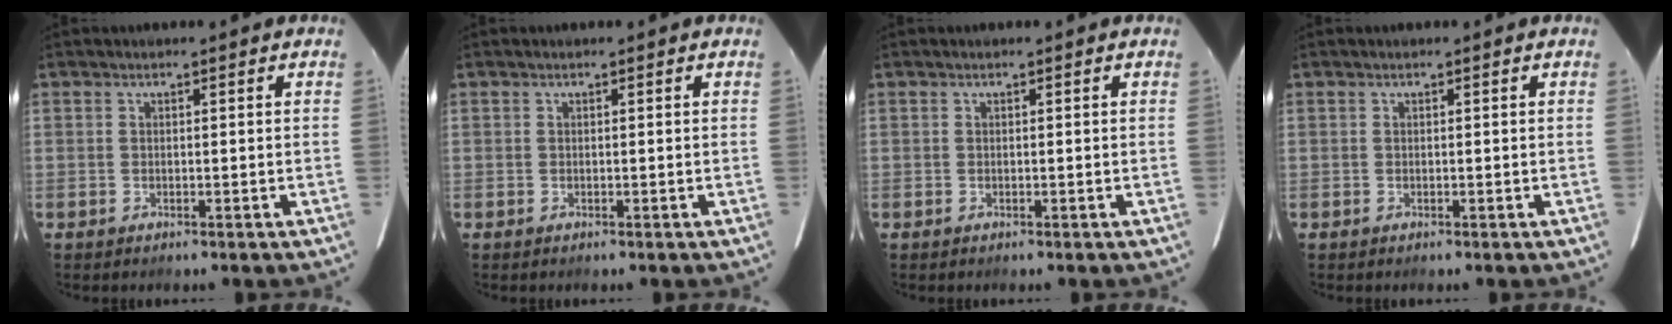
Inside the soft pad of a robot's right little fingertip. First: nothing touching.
{"total": 0.0}
{"total": 0.0}
{"total": 0.0}